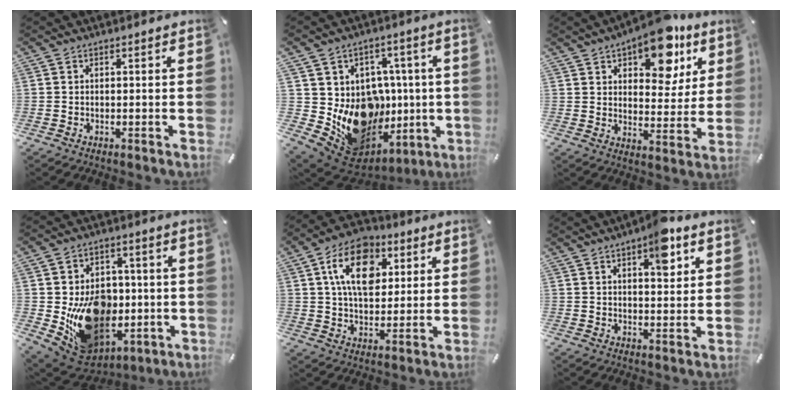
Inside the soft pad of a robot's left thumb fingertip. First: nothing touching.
{"total": 17.3, "force": [-1.1, 15.2, 8.1], "torque": [-0.146, -0.025, 0.030]}
{"total": 15.3, "force": [10.1, 7.4, 8.9], "torque": [-0.112, -0.055, 0.171]}
{"total": 18.9, "force": [-2.3, 15.4, 10.7], "torque": [-0.170, -0.011, -0.014]}
{"total": 14.9, "force": [5.2, 9.8, 10.0], "torque": [-0.165, 0.001, 0.091]}
{"total": 8.3, "force": [4.7, 3.4, 5.9], "torque": [-0.070, -0.023, 0.074]}